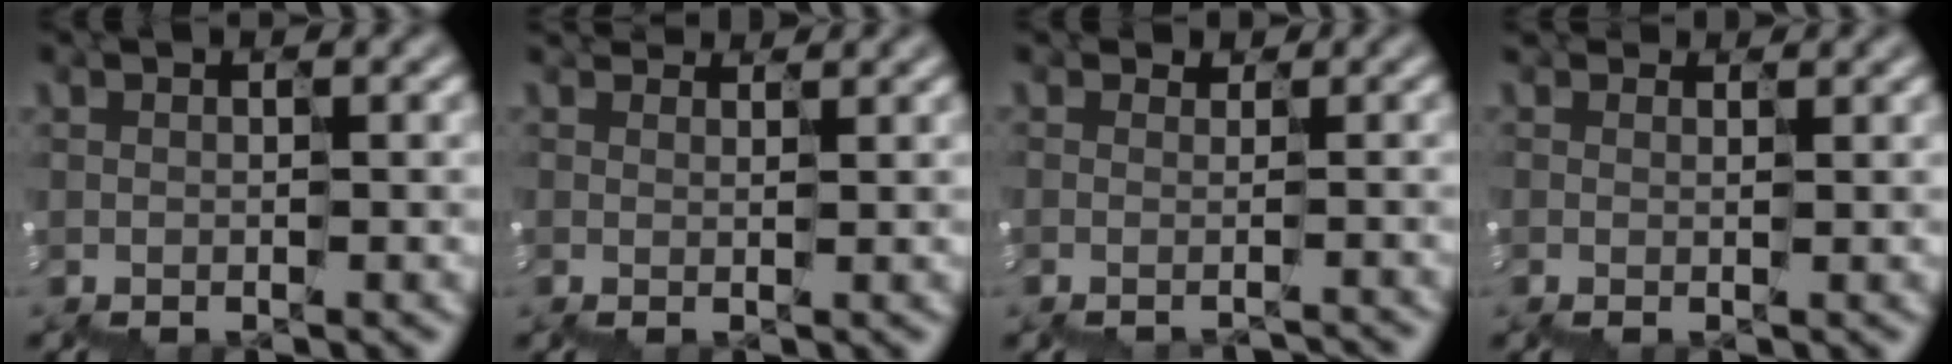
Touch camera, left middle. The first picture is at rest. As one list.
[{"total": 2.7, "force": [2.3, 1.1, 1.0], "torque": [-0.009, 0.027, 0.032]}, {"total": 2.0, "force": [-1.5, 1.3, 0.5], "torque": [0.013, 0.016, 0.002]}, {"total": 1.7, "force": [1.3, 0.9, 0.7], "torque": [0.000, 0.018, 0.015]}]